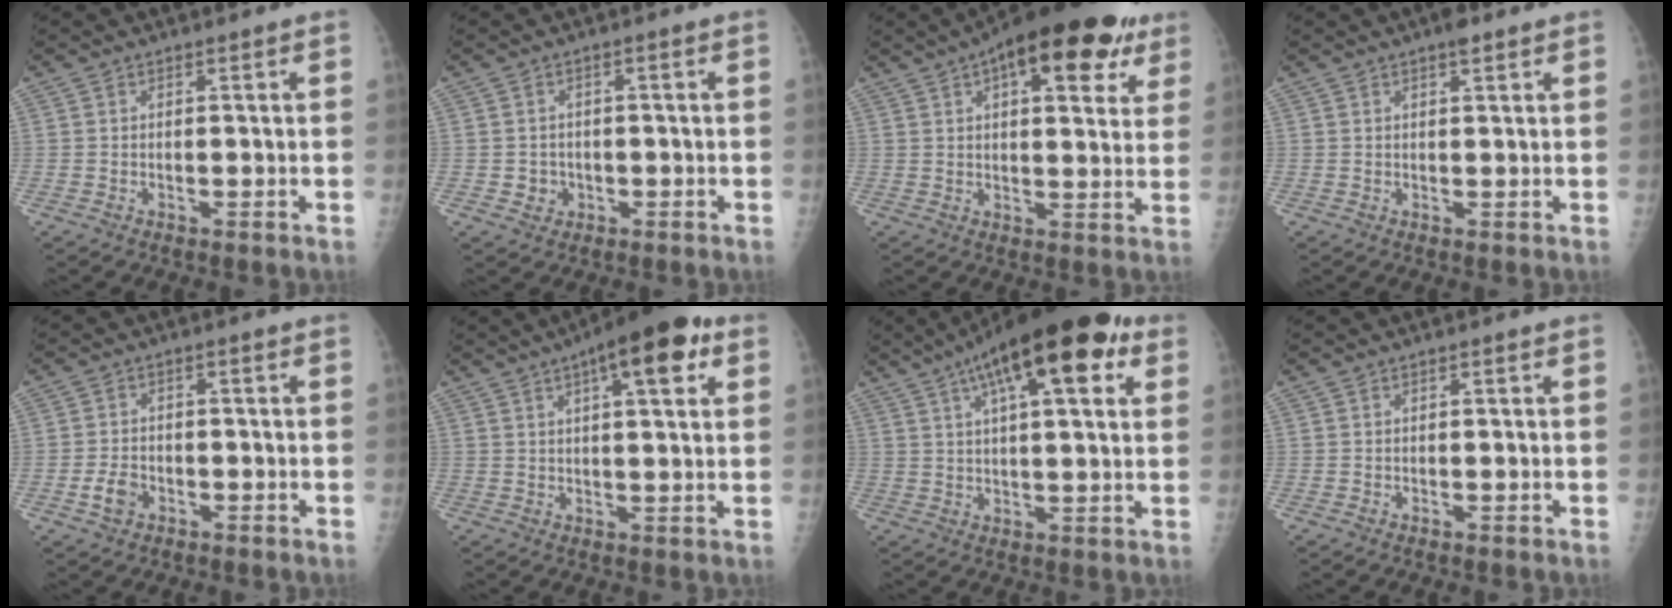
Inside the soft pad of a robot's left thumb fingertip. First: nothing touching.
{"total": 2.6, "force": [-0.9, 2.4, 0.3], "torque": [0.013, 0.006, -0.010]}
{"total": 19.5, "force": [9.9, 8.2, 14.7], "torque": [-0.179, -0.004, 0.135]}
{"total": 2.3, "force": [1.5, 0.8, 1.6], "torque": [-0.017, -0.004, 0.019]}
{"total": 3.6, "force": [-1.9, 2.6, 1.7], "torque": [-0.028, 0.014, -0.032]}
{"total": 12.8, "force": [6.0, 4.0, 10.6], "torque": [-0.132, 0.001, 0.079]}
{"total": 19.7, "force": [9.4, 6.4, 16.1], "torque": [-0.232, 0.006, 0.139]}
{"total": 0.0}